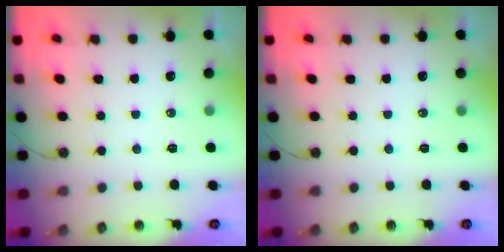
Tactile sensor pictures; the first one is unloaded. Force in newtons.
{"total": 0.0}